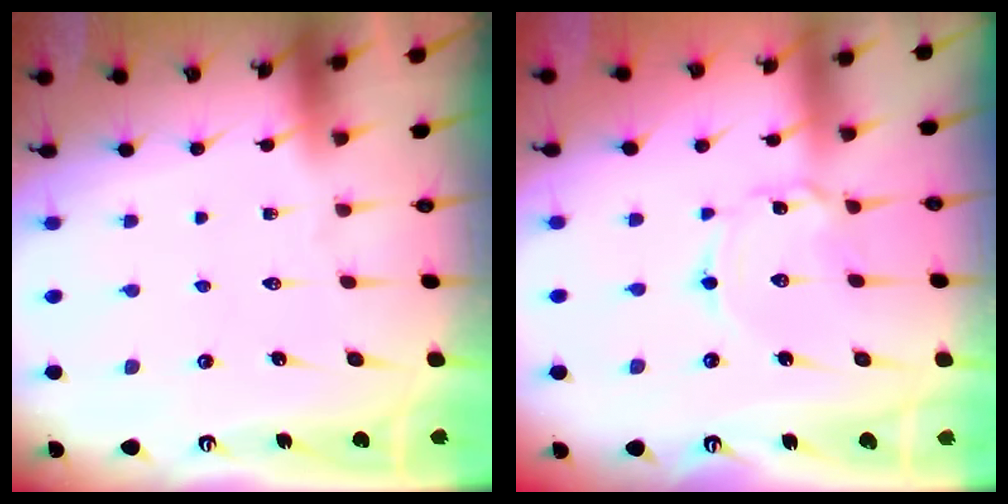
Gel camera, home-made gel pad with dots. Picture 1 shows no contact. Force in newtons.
{"total": 2.0, "press": 2.0, "slide": 0.2}